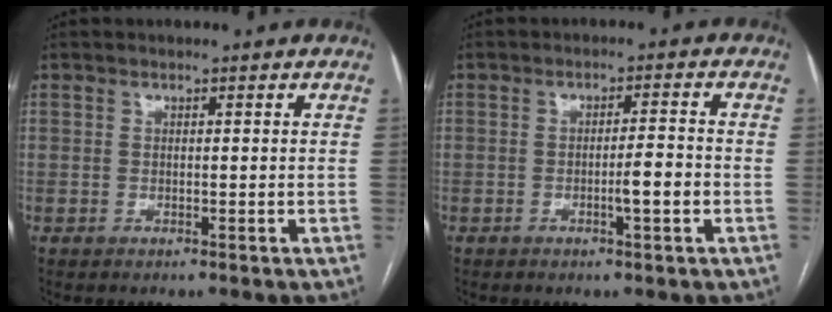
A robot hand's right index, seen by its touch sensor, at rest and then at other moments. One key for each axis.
{"total": 3.9, "fx": -1.3, "fy": 0.2, "fz": 3.7, "tx": -0.057, "ty": 0.001, "tz": -0.016}